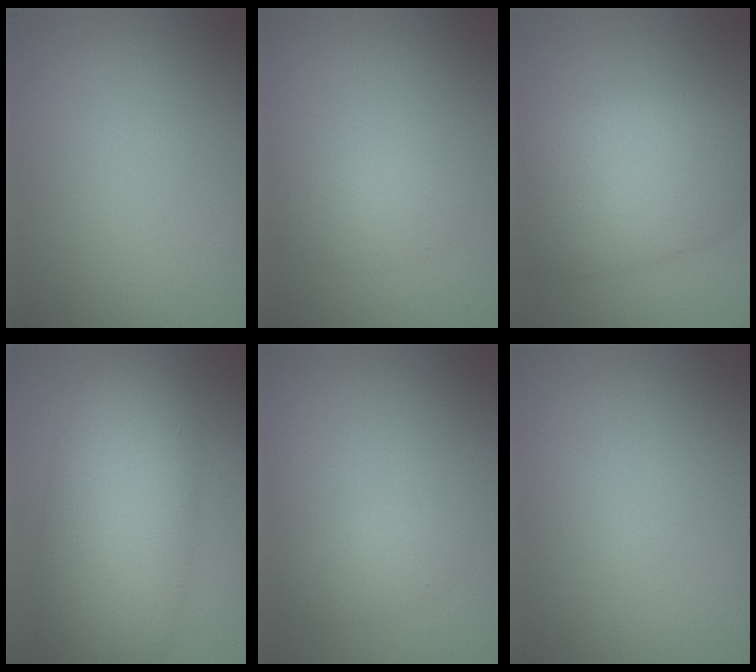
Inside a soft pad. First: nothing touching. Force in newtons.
{"total": 1.8, "press": 1.8, "slide": 0.2}
{"total": 9.5, "press": 9.5, "slide": 0.3}
{"total": 11.2, "press": 11.2, "slide": 0.1}
{"total": 1.5, "press": 1.5, "slide": 0.0}
{"total": 0.0}